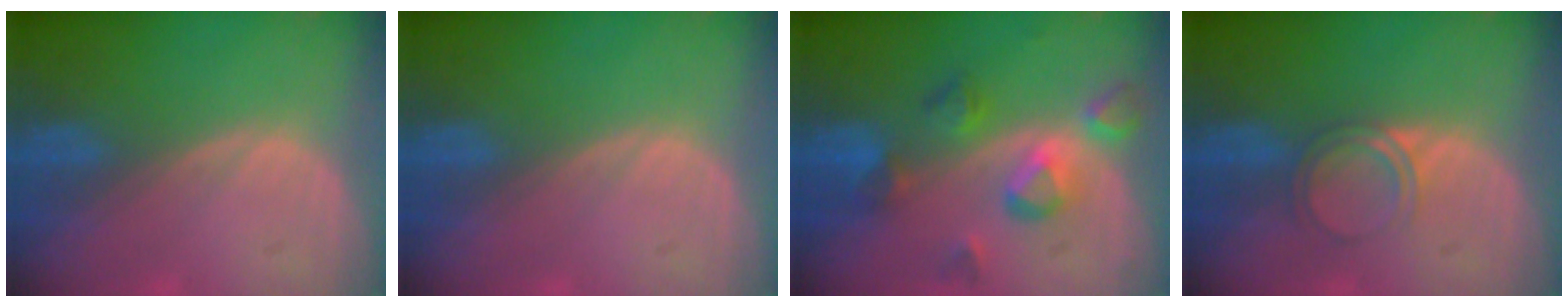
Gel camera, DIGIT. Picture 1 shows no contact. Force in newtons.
{"total": 0.0}
{"total": 6.6, "press": 6.6, "slide": 0.7}
{"total": 3.0, "press": 3.0, "slide": 0.3}